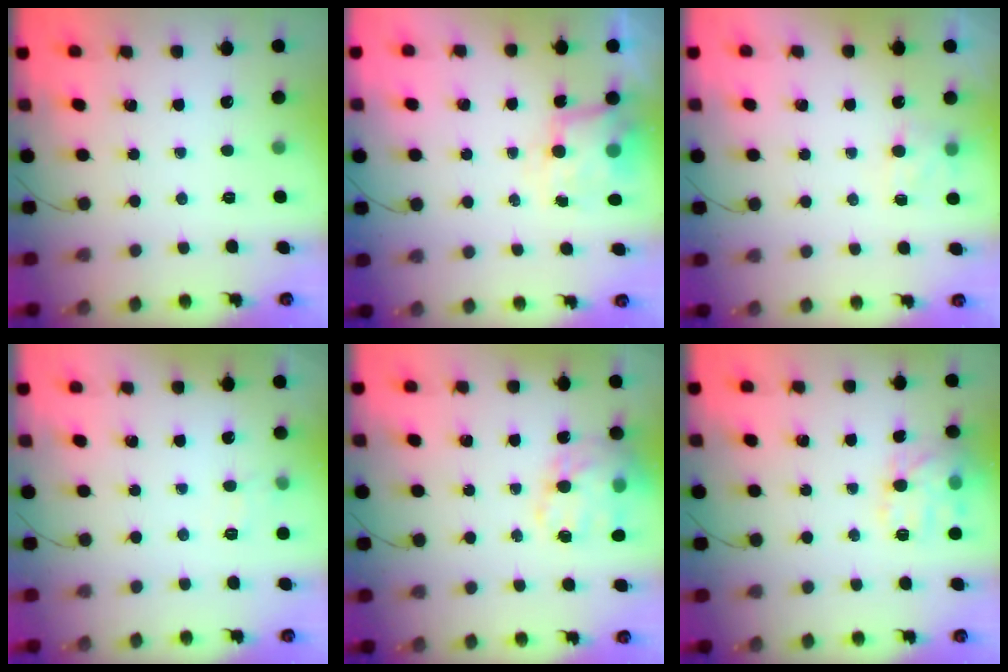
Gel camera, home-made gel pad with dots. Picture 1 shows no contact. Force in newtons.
{"total": 7.1, "press": 7.1, "slide": 0.1}
{"total": 6.3, "press": 6.1, "slide": 1.6}
{"total": 7.1, "press": 6.9, "slide": 1.8}
{"total": 19.4, "press": 19.1, "slide": 3.4}
{"total": 13.9, "press": 13.9, "slide": 0.5}